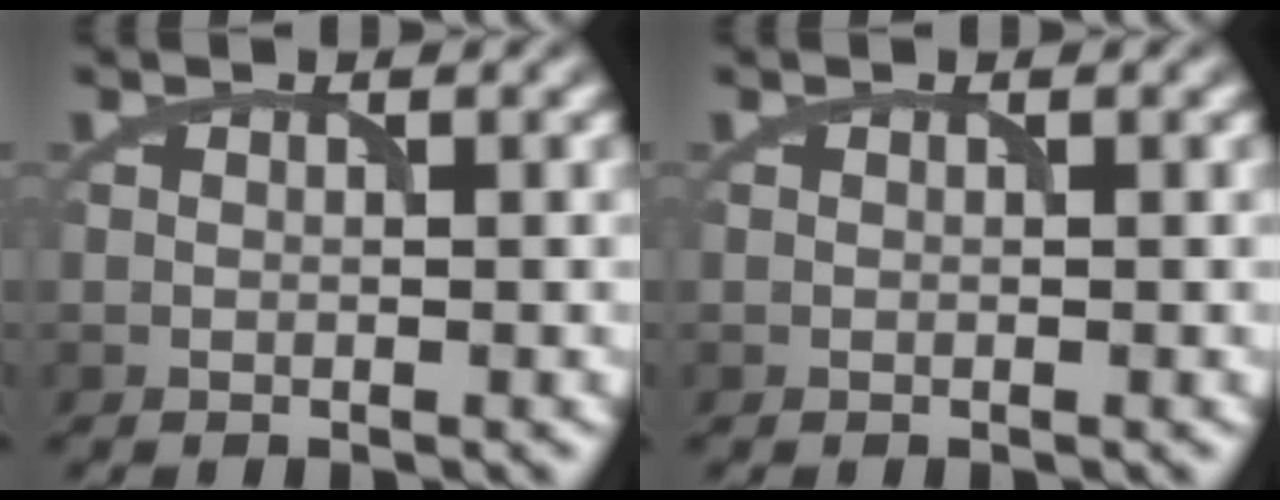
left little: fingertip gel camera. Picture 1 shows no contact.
{"total": 0.0}